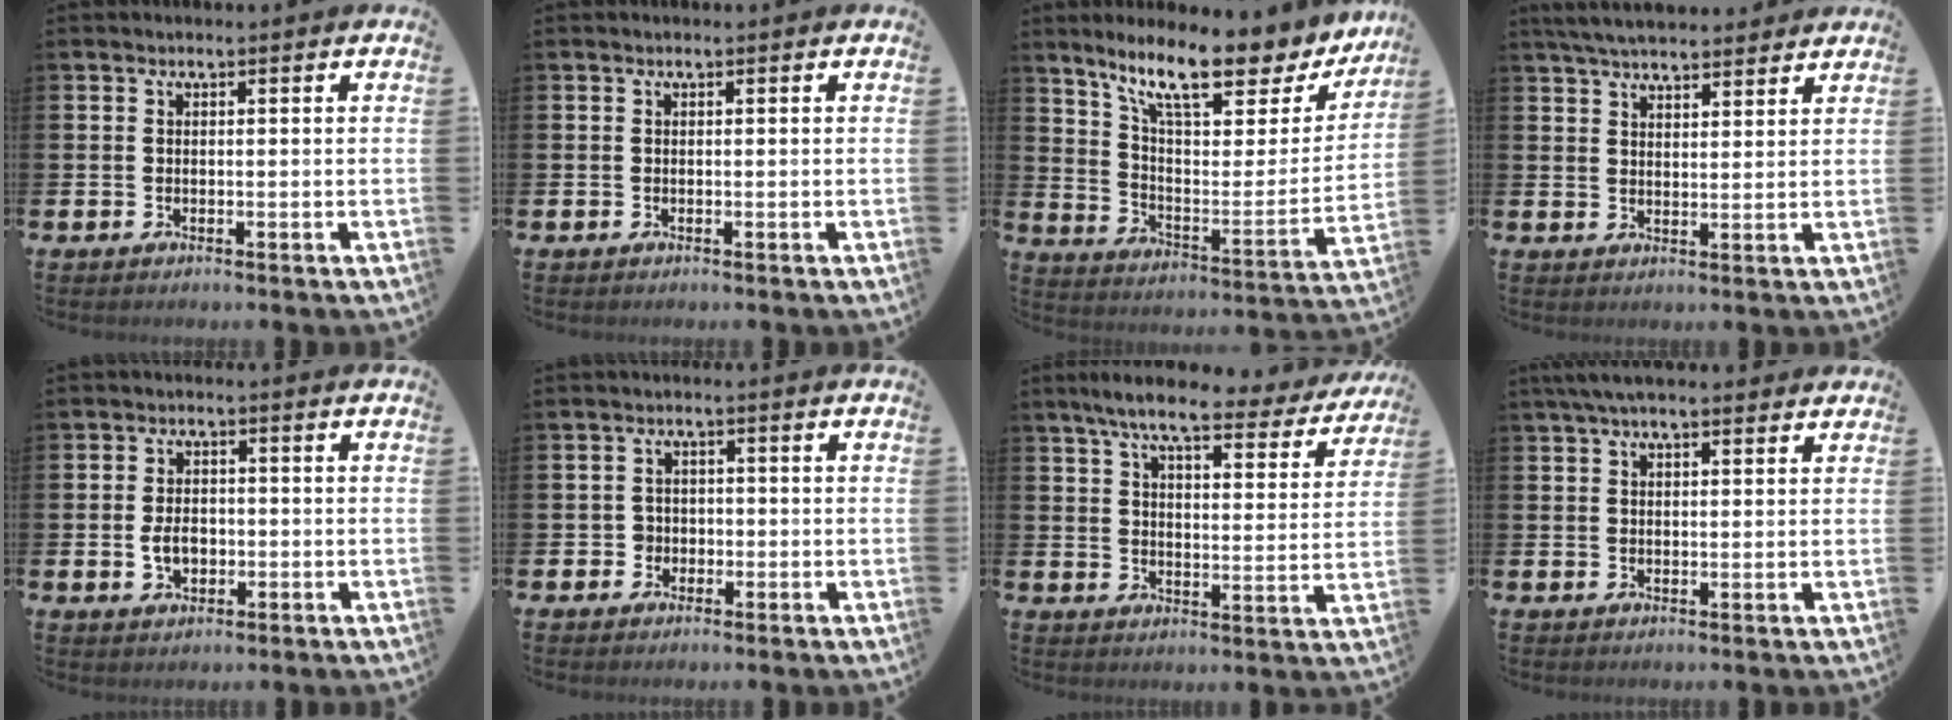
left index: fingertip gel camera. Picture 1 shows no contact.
{"total": 0.0}
{"total": 12.3, "force": [10.0, 3.1, 6.6], "torque": [-0.138, -0.068, 0.165]}
{"total": 5.1, "force": [4.9, 0.8, 1.1], "torque": [-0.037, -0.015, 0.091]}
{"total": 3.4, "force": [-0.6, 2.3, 2.4], "torque": [-0.032, -0.001, -0.016]}
{"total": 2.1, "force": [-0.7, 2.0, 0.2], "torque": [-0.005, 0.003, -0.021]}
{"total": 8.3, "force": [7.2, 1.3, 3.9], "torque": [-0.085, -0.038, 0.122]}
{"total": 4.1, "force": [3.3, 1.1, 2.2], "torque": [-0.044, -0.003, 0.059]}